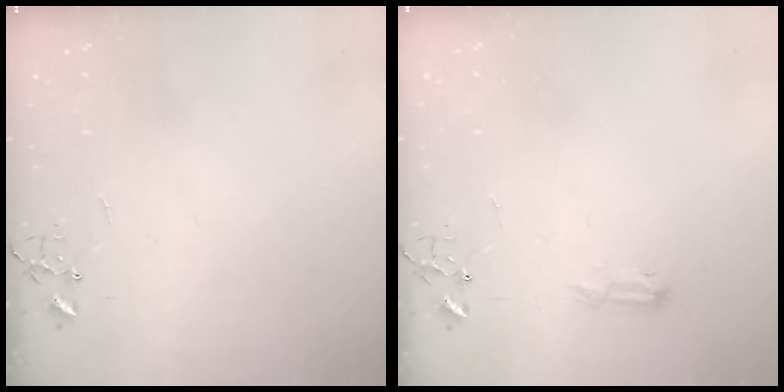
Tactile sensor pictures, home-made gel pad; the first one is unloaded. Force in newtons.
{"total": 7.7, "press": 7.6, "slide": 0.9}